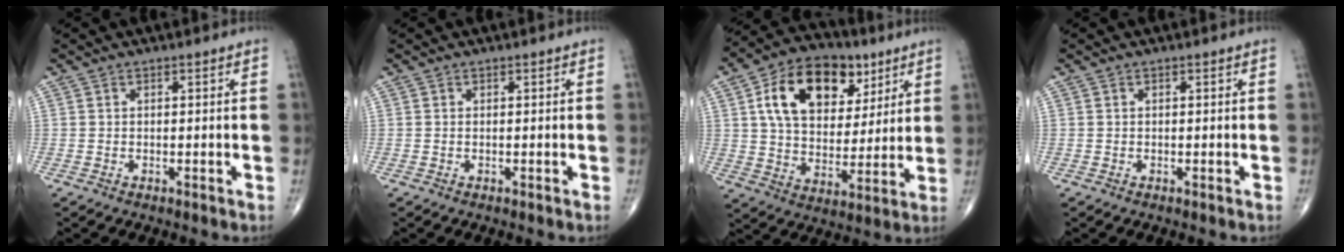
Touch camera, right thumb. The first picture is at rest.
{"total": 0.0}
{"total": 19.1, "force": [7.6, 12.4, 12.4], "torque": [-0.177, -0.015, 0.128]}
{"total": 0.0}